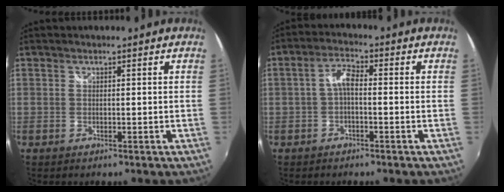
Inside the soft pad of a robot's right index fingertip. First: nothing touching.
{"total": 3.6, "force": [-0.8, 1.4, 3.2], "torque": [-0.067, 0.013, -0.018]}